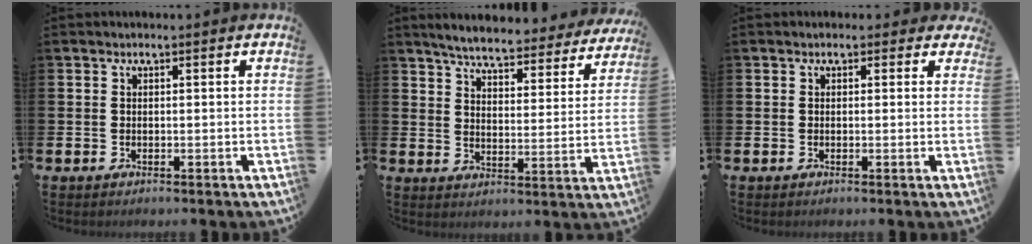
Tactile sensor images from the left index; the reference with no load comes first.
{"total": 5.7, "force": [5.4, 0.5, 1.6], "torque": [-0.052, -0.039, 0.089]}
{"total": 0.9, "force": [0.3, 0.8, 0.3], "torque": [-0.005, 0.011, 0.003]}